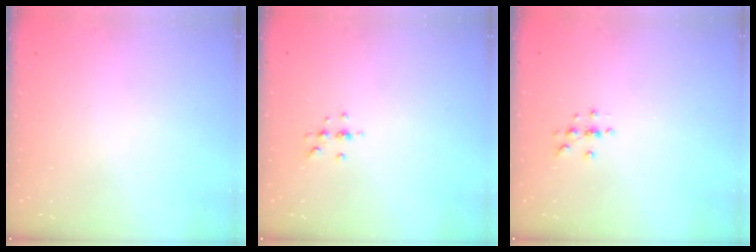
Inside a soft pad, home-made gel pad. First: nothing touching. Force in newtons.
{"total": 4.3, "press": 4.0, "slide": 1.4}
{"total": 3.0, "press": 3.0, "slide": 0.4}